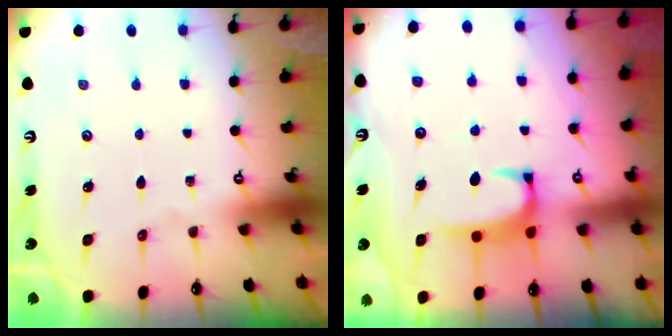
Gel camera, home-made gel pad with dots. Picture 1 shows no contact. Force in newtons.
{"total": 2.0, "press": 2.0, "slide": 0.3}